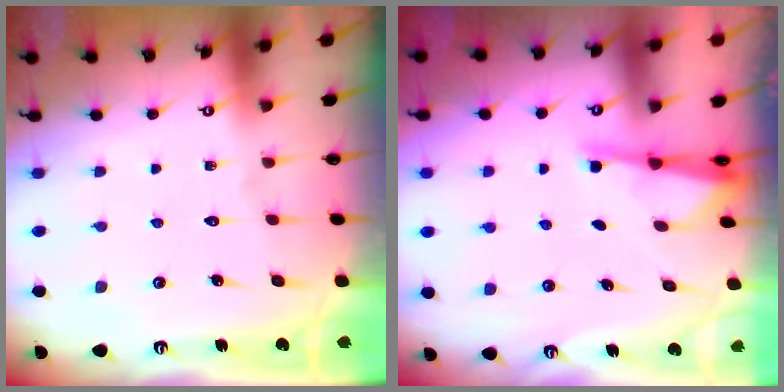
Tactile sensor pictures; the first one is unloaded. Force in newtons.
{"total": 2.7, "press": 2.7, "slide": 0.5}